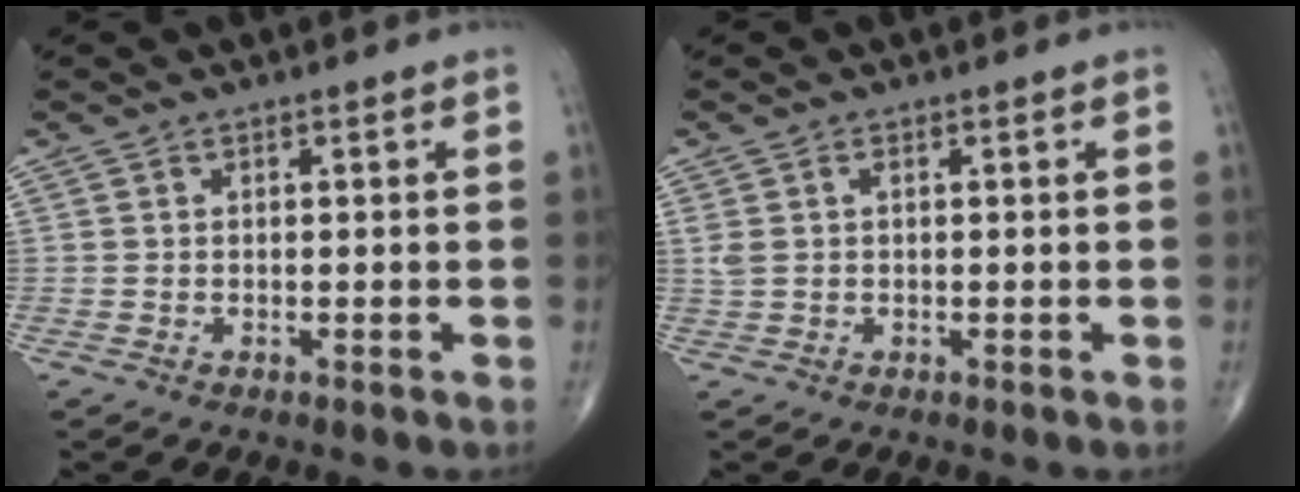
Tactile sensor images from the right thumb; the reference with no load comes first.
{"total": 2.2, "force": [0.5, 1.1, 1.8], "torque": [-0.054, 0.011, 0.014]}